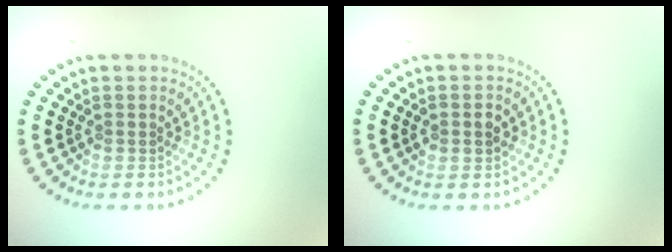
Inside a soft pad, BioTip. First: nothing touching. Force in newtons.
{"total": 1.8, "press": 1.8, "slide": 0.2}